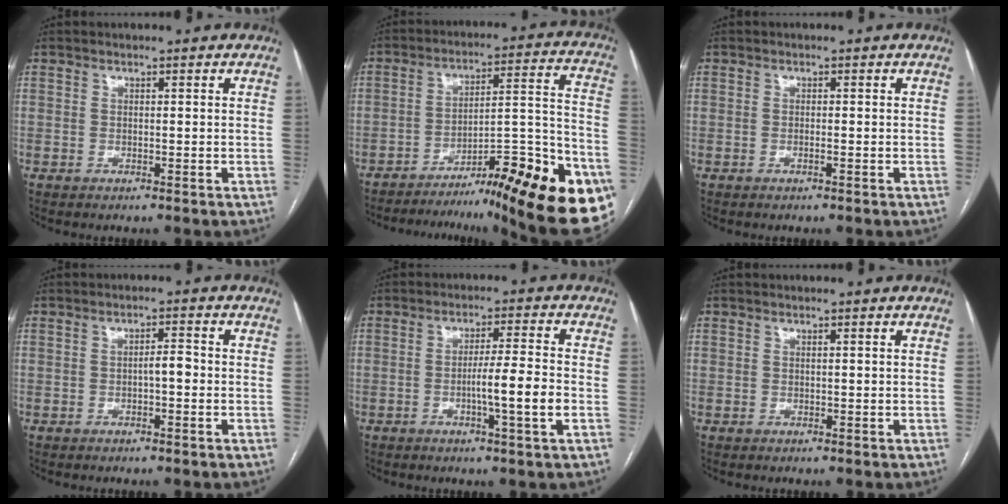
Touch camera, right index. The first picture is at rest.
{"total": 26.9, "force": [-18.5, 2.5, 19.4], "torque": [-0.168, 0.014, -0.259]}
{"total": 0.7, "force": [-0.3, -0.1, 0.6], "torque": [-0.011, 0.001, -0.005]}
{"total": 2.2, "force": [-0.5, 0.6, 2.1], "torque": [-0.029, 0.006, -0.010]}
{"total": 6.9, "force": [-1.8, -0.8, 6.7], "torque": [-0.108, -0.004, -0.032]}
{"total": 0.0}